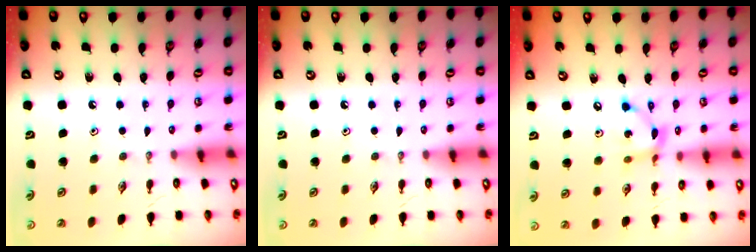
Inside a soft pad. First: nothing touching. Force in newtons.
{"total": 0.0}
{"total": 8.3, "press": 8.3, "slide": 0.2}